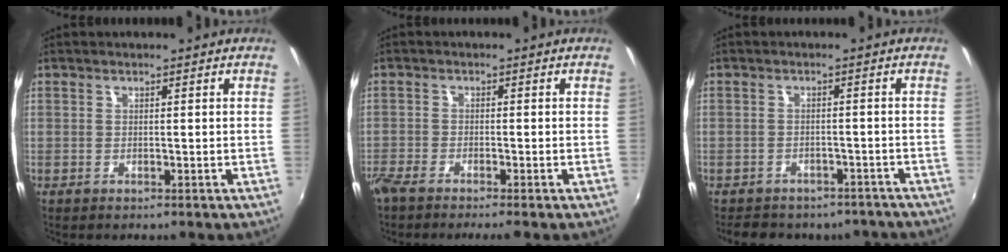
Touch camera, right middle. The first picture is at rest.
{"total": 4.3, "force": [-3.8, 0.1, 2.2], "torque": [-0.061, -0.018, -0.073]}
{"total": 12.1, "force": [-10.0, 5.4, 4.2], "torque": [-0.095, 0.000, -0.122]}